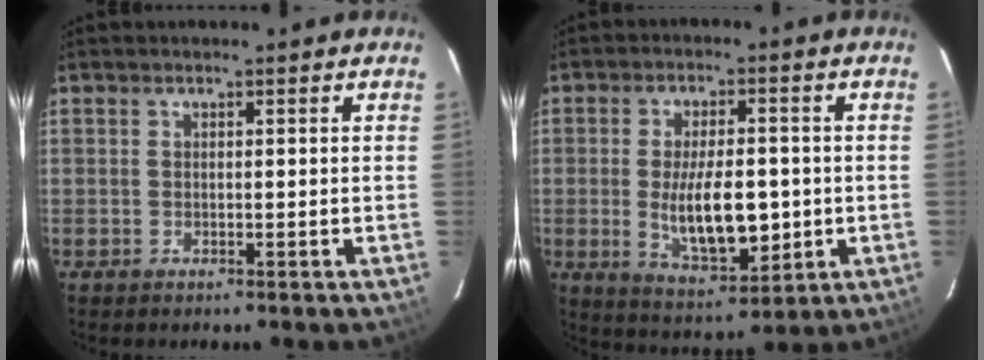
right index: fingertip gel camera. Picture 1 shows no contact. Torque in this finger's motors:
{"motor_torque": [0.40, -0.14, 0.37, 0.13]}